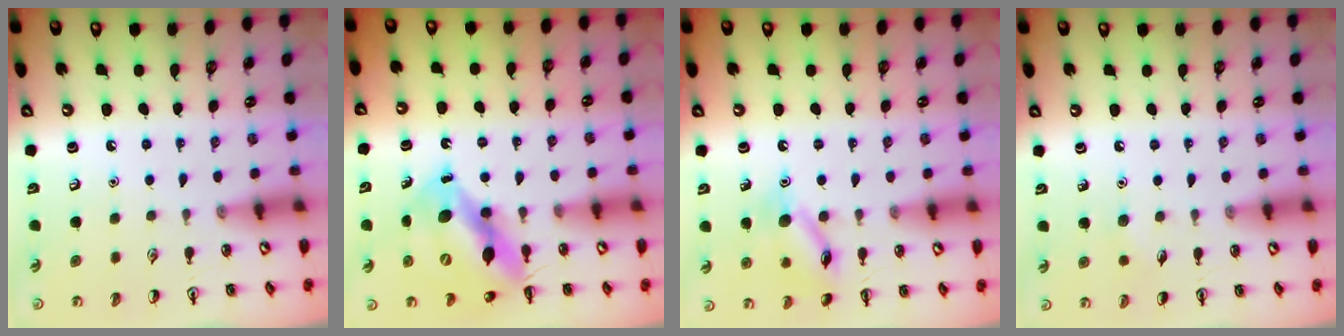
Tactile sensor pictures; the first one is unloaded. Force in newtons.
{"total": 11.9, "press": 11.6, "slide": 2.7}
{"total": 11.8, "press": 11.7, "slide": 0.6}
{"total": 3.4, "press": 3.3, "slide": 1.0}